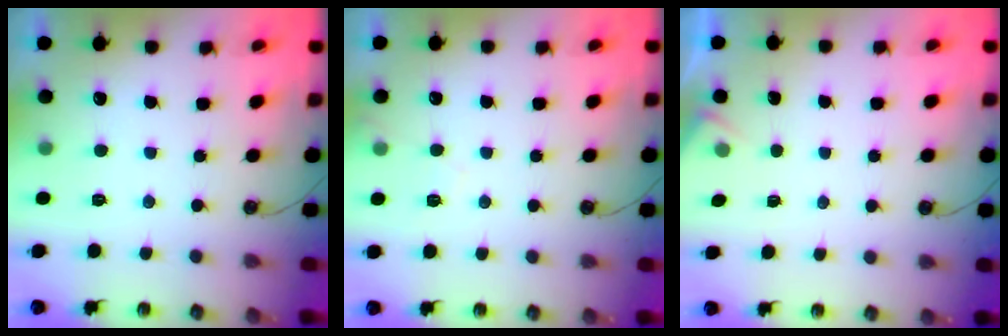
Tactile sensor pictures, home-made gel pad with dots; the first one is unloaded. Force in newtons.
{"total": 6.1, "press": 6.0, "slide": 0.8}
{"total": 2.5, "press": 2.4, "slide": 0.4}